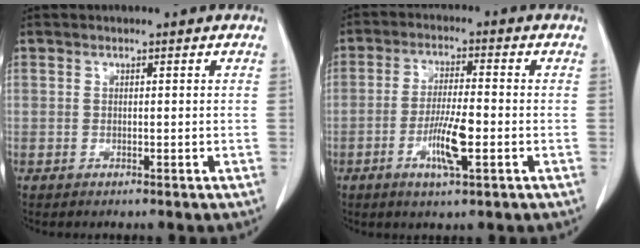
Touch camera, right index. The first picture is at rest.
{"total": 7.1, "force": [-2.4, 0.9, 6.7], "torque": [-0.126, -0.004, -0.041]}